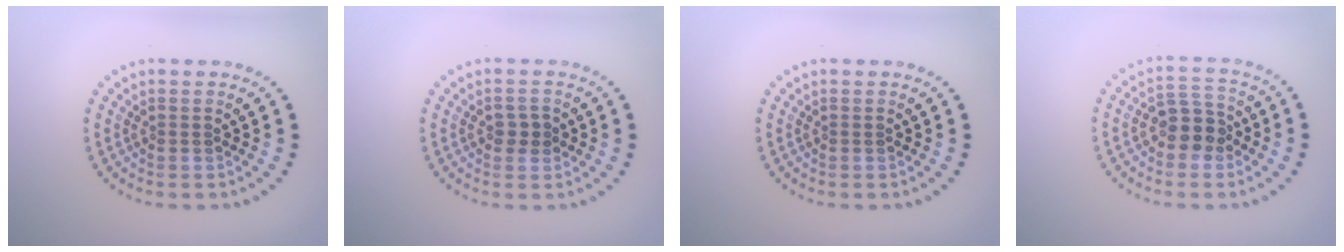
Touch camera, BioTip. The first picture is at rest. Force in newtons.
{"total": 1.5, "press": 1.5, "slide": 0.1}
{"total": 0.0}
{"total": 3.5, "press": 3.3, "slide": 1.0}